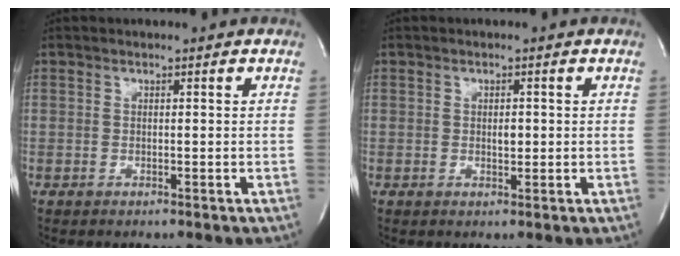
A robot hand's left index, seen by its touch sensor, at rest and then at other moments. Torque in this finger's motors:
{"motor_torque": [0.04, 0.01, 0.00, 0.00]}